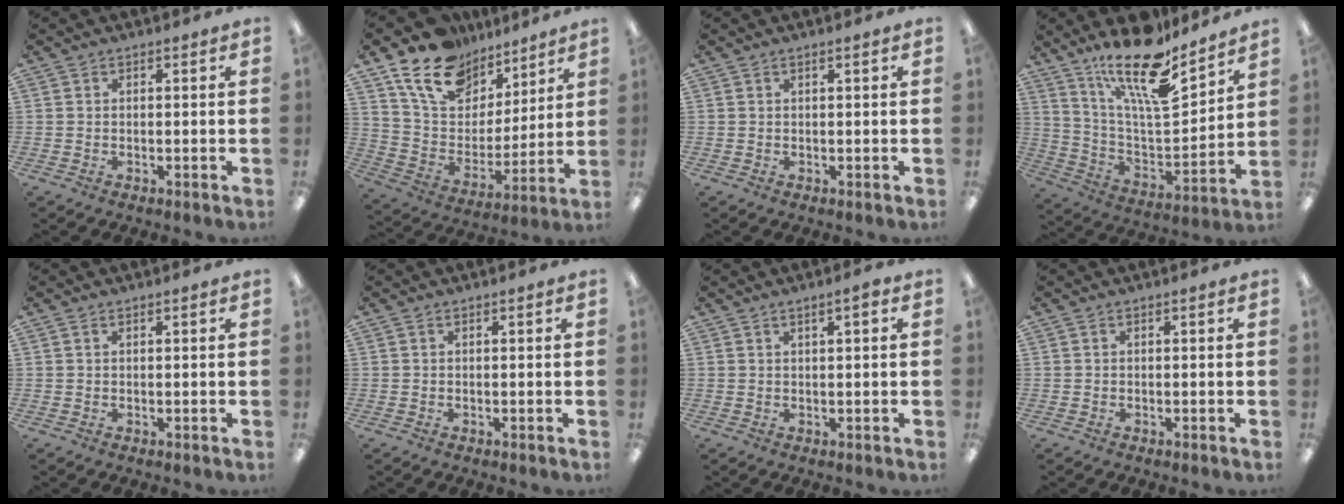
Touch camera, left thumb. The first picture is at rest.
{"total": 17.6, "force": [11.9, 11.1, 6.8], "torque": [-0.137, -0.065, 0.224]}
{"total": 0.8, "force": [0.3, 0.0, 0.7], "torque": [-0.012, -0.001, 0.006]}
{"total": 20.3, "force": [15.4, 5.7, 11.9], "torque": [-0.219, -0.100, 0.262]}
{"total": 0.8, "force": [0.4, 0.3, 0.6], "torque": [-0.013, 0.002, 0.008]}
{"total": 0.0}
{"total": 2.3, "force": [1.3, 0.5, 1.9], "torque": [-0.037, 0.002, 0.023]}
{"total": 0.0}